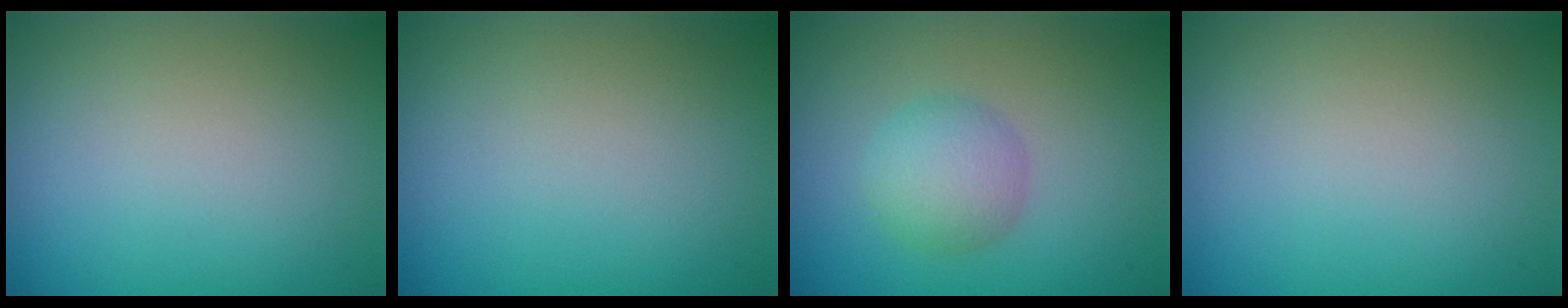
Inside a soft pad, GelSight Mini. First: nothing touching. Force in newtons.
{"total": 0.0}
{"total": 3.2, "press": 3.2, "slide": 0.1}
{"total": 0.0}